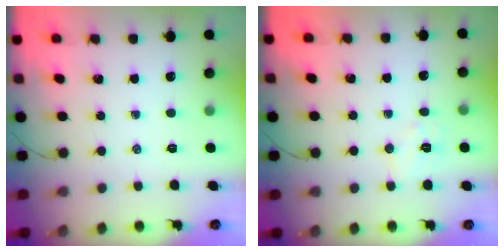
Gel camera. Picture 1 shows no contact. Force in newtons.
{"total": 6.2, "press": 6.1, "slide": 1.1}